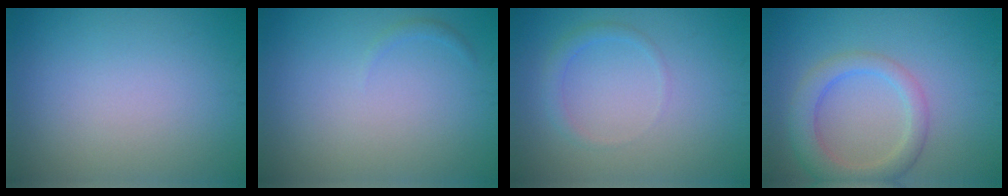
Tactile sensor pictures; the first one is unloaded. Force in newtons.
{"total": 0.6, "press": 0.6, "slide": 0.0}
{"total": 1.4, "press": 1.4, "slide": 0.1}
{"total": 4.1, "press": 4.1, "slide": 0.2}